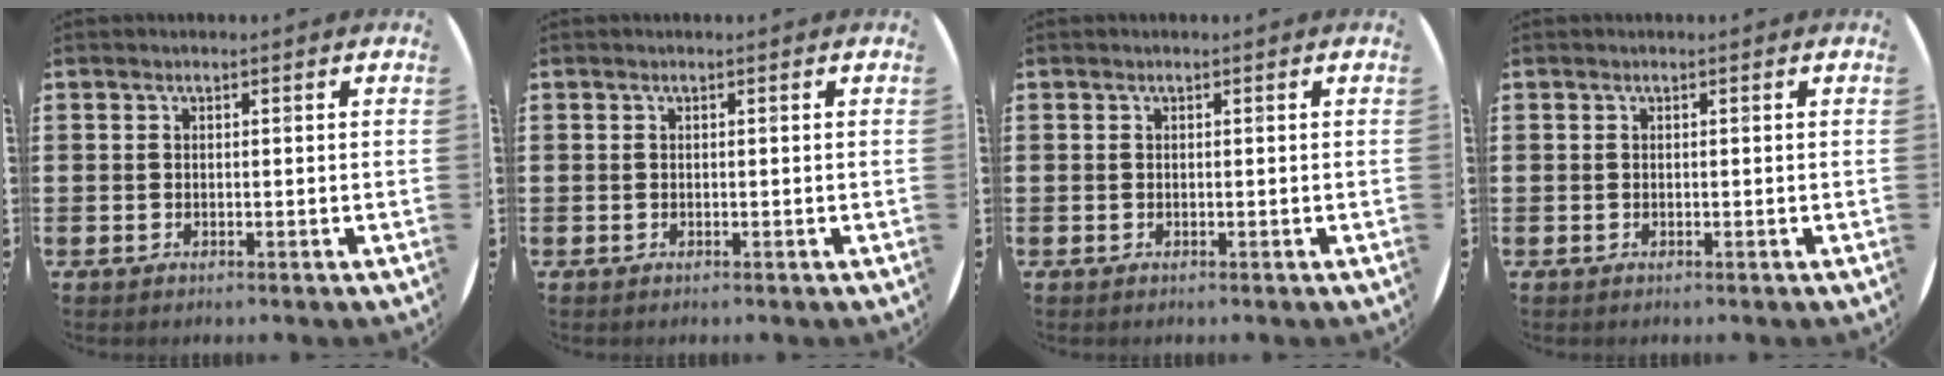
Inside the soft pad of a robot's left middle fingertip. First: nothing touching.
{"total": 0.0}
{"total": 0.0}
{"total": 0.0}